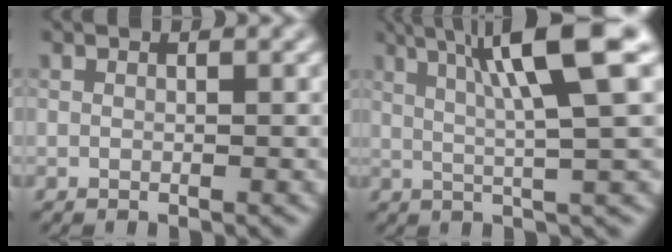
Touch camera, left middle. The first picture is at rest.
{"total": 8.8, "force": [3.2, 1.2, 8.1], "torque": [-0.111, 0.019, 0.049]}